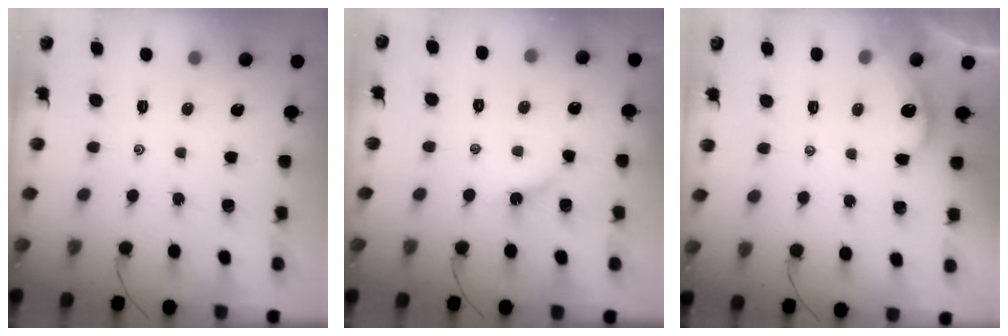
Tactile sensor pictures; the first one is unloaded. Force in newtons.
{"total": 2.9, "press": 2.9, "slide": 0.5}
{"total": 1.6, "press": 1.5, "slide": 0.2}